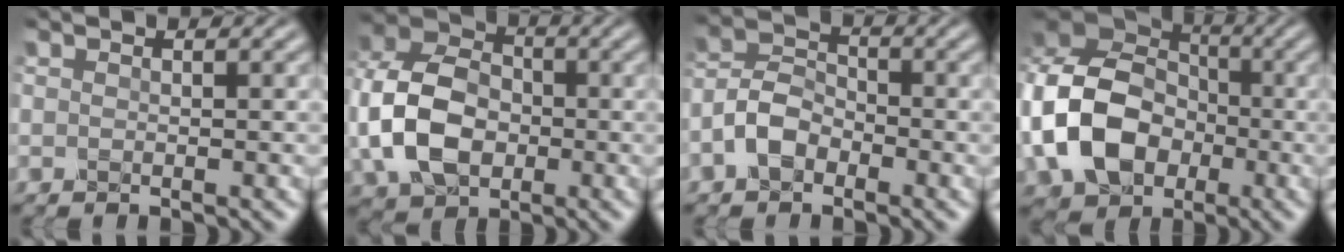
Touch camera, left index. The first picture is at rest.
{"total": 9.3, "force": [-1.4, 6.8, 6.2], "torque": [-0.149, 0.008, -0.038]}
{"total": 3.5, "force": [-1.9, 2.2, 2.0], "torque": [-0.046, 0.012, -0.045]}
{"total": 11.8, "force": [-2.6, 9.0, 7.3], "torque": [-0.164, -0.009, -0.055]}